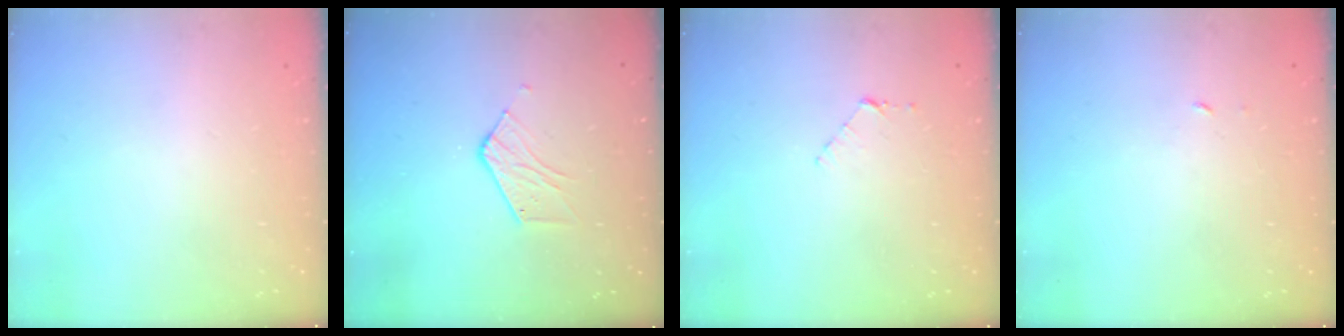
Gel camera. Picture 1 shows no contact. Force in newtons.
{"total": 5.9, "press": 5.9, "slide": 0.2}
{"total": 4.4, "press": 4.4, "slide": 0.4}
{"total": 1.9, "press": 1.9, "slide": 0.1}